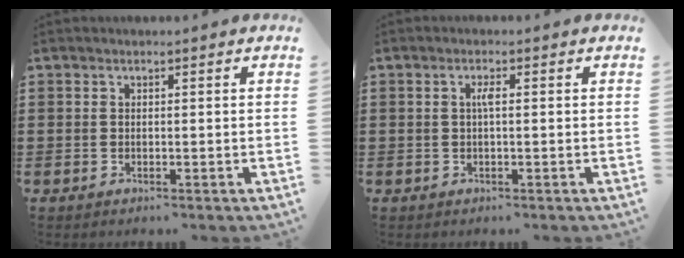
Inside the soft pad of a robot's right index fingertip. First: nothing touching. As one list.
[{"total": 1.7, "force": [0.1, 0.3, 1.7], "torque": [-0.033, 0.001, 0.000]}]